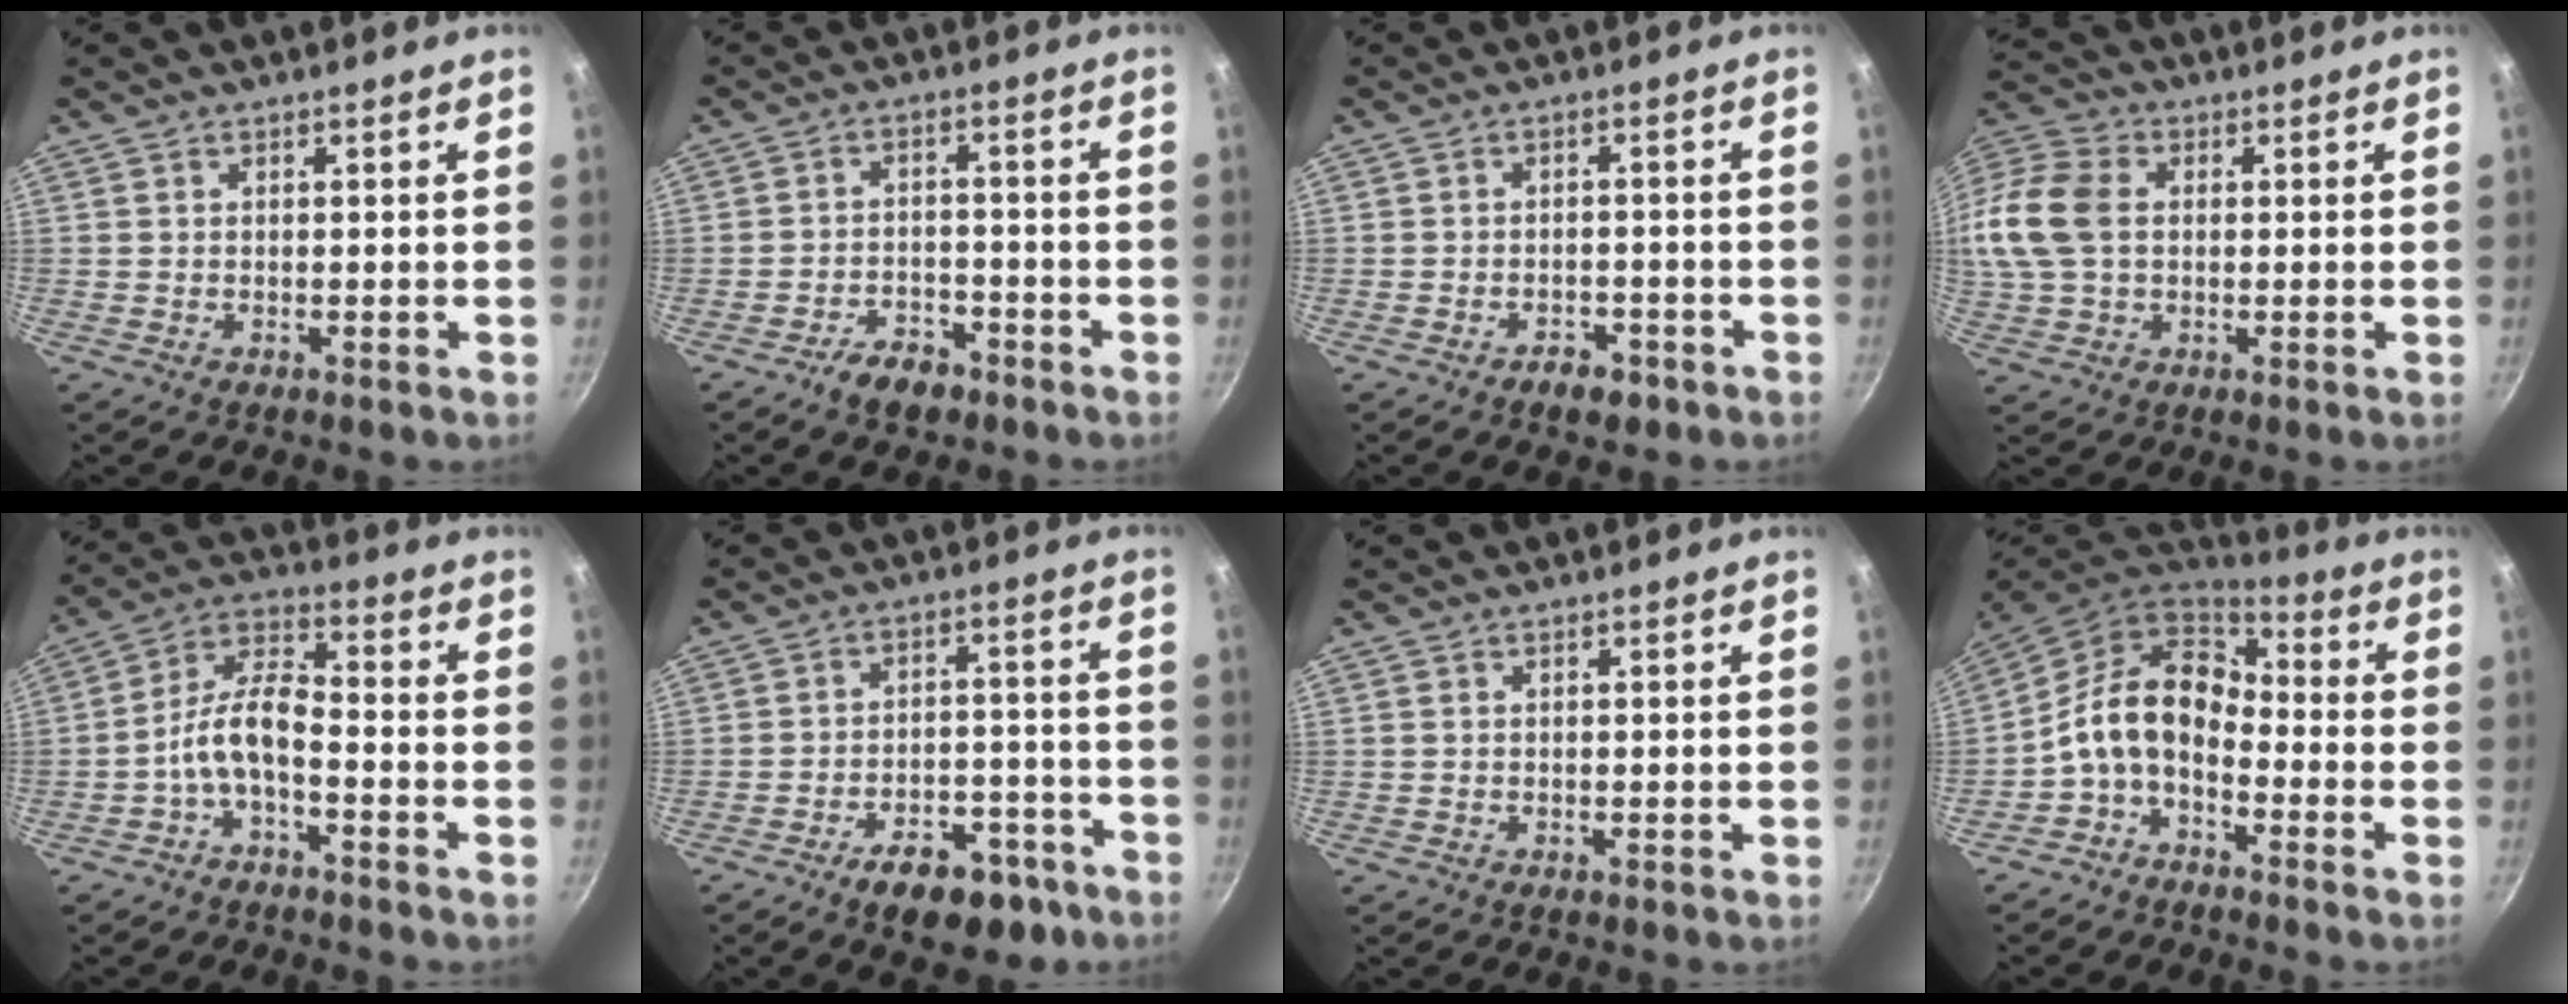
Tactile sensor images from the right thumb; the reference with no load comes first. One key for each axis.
{"total": 5.8, "fx": -4.2, "fy": 3.0, "fz": 2.6, "tx": -0.031, "ty": 0.036, "tz": -0.067}
{"total": 3.8, "fx": -2.5, "fy": 2.1, "fz": 1.8, "tx": -0.017, "ty": 0.026, "tz": -0.029}
{"total": 16.2, "fx": 1.4, "fy": 11.9, "fz": 10.9, "tx": -0.236, "ty": 0.025, "tz": 0.016}
{"total": 8.4, "fx": -3.5, "fy": 3.6, "fz": 6.7, "tx": -0.136, "ty": 0.048, "tz": -0.075}
{"total": 11.8, "fx": -7.5, "fy": 6.1, "fz": 6.8, "tx": -0.061, "ty": 0.062, "tz": -0.099}
{"total": 0.0}
{"total": 12.4, "fx": -2.9, "fy": 8.2, "fz": 8.8, "tx": -0.153, "ty": 0.054, "tz": -0.072}